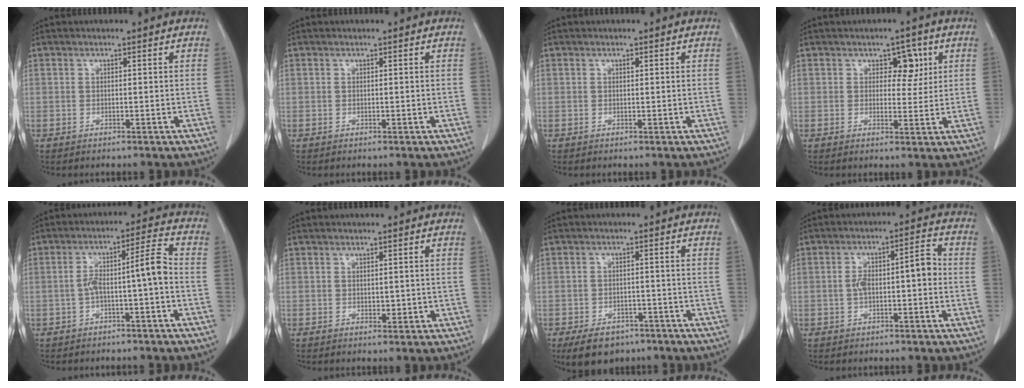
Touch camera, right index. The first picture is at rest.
{"total": 0.0}
{"total": 0.6, "force": [0.4, 0.2, 0.4], "torque": [-0.005, -0.003, 0.005]}
{"total": 4.3, "force": [1.8, 2.5, 3.0], "torque": [-0.027, 0.002, 0.023]}
{"total": 6.9, "force": [-1.4, 0.0, 6.7], "torque": [-0.111, 0.029, -0.021]}
{"total": 1.4, "force": [0.1, 0.9, 1.2], "torque": [-0.009, -0.002, 0.002]}
{"total": 5.9, "force": [-4.0, 3.7, 2.4], "torque": [-0.038, 0.000, -0.058]}
{"total": 7.4, "force": [-0.3, 2.1, 7.1], "torque": [-0.118, 0.029, -0.005]}